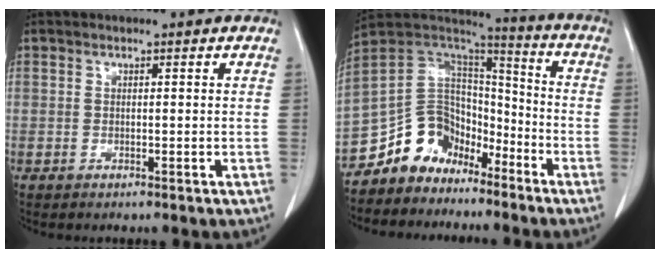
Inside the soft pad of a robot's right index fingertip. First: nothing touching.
{"total": 11.4, "force": [-8.2, 7.5, 2.3], "torque": [-0.039, 0.076, -0.150]}